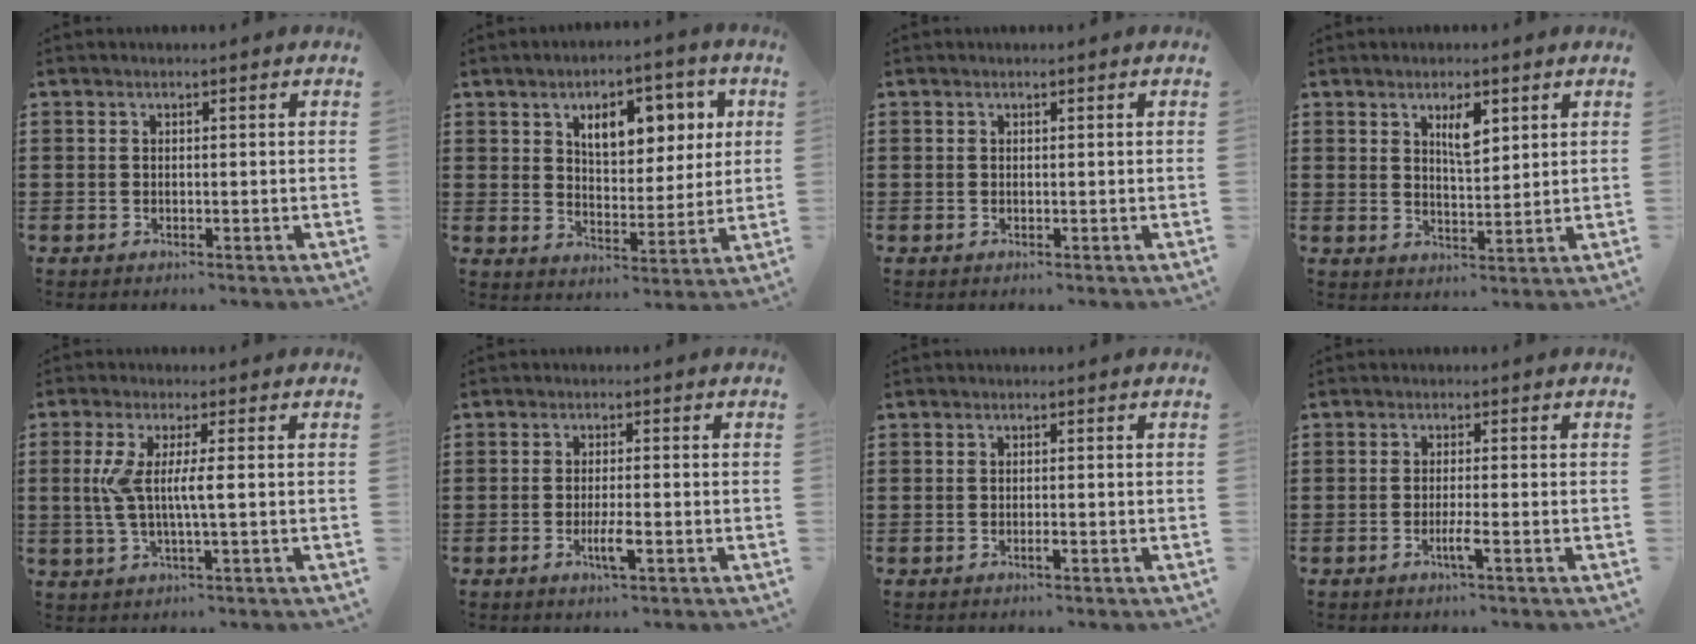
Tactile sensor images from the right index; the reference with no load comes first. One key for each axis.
{"total": 7.9, "fx": 3.5, "fy": 4.5, "fz": 5.5, "tx": -0.094, "ty": 0.002, "tz": 0.054}
{"total": 0.0}
{"total": 4.1, "fx": 2.2, "fy": 1.4, "fz": 3.2, "tx": -0.053, "ty": 0.000, "tz": 0.033}
{"total": 5.5, "fx": 0.2, "fy": 0.2, "fz": 5.5, "tx": -0.126, "ty": -0.015, "tz": -0.006}
{"total": 3.4, "fx": -1.3, "fy": 0.4, "fz": 3.1, "tx": -0.060, "ty": -0.006, "tz": -0.024}
{"total": 0.5, "fx": -0.2, "fy": 0.1, "fz": 0.5, "tx": -0.009, "ty": -0.003, "tz": -0.003}
{"total": 2.6, "fx": -1.2, "fy": -0.1, "fz": 2.3, "tx": -0.046, "ty": -0.008, "tz": -0.025}